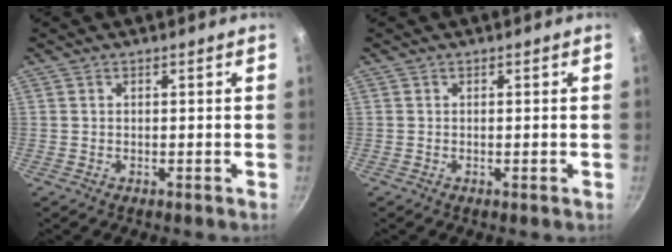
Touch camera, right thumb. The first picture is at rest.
{"total": 0.6, "force": [-0.2, 0.0, 0.6], "torque": [-0.011, 0.000, -0.004]}